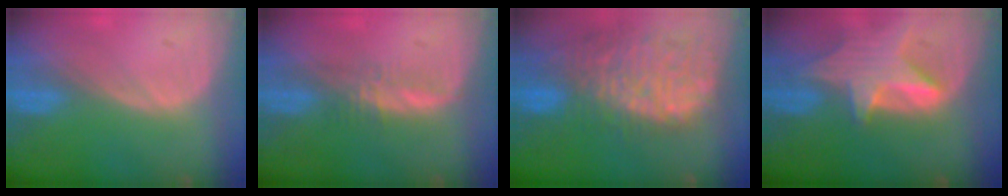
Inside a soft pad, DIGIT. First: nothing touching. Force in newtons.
{"total": 2.3, "press": 2.2, "slide": 0.6}
{"total": 14.2, "press": 11.7, "slide": 8.0}
{"total": 7.9, "press": 7.3, "slide": 3.1}